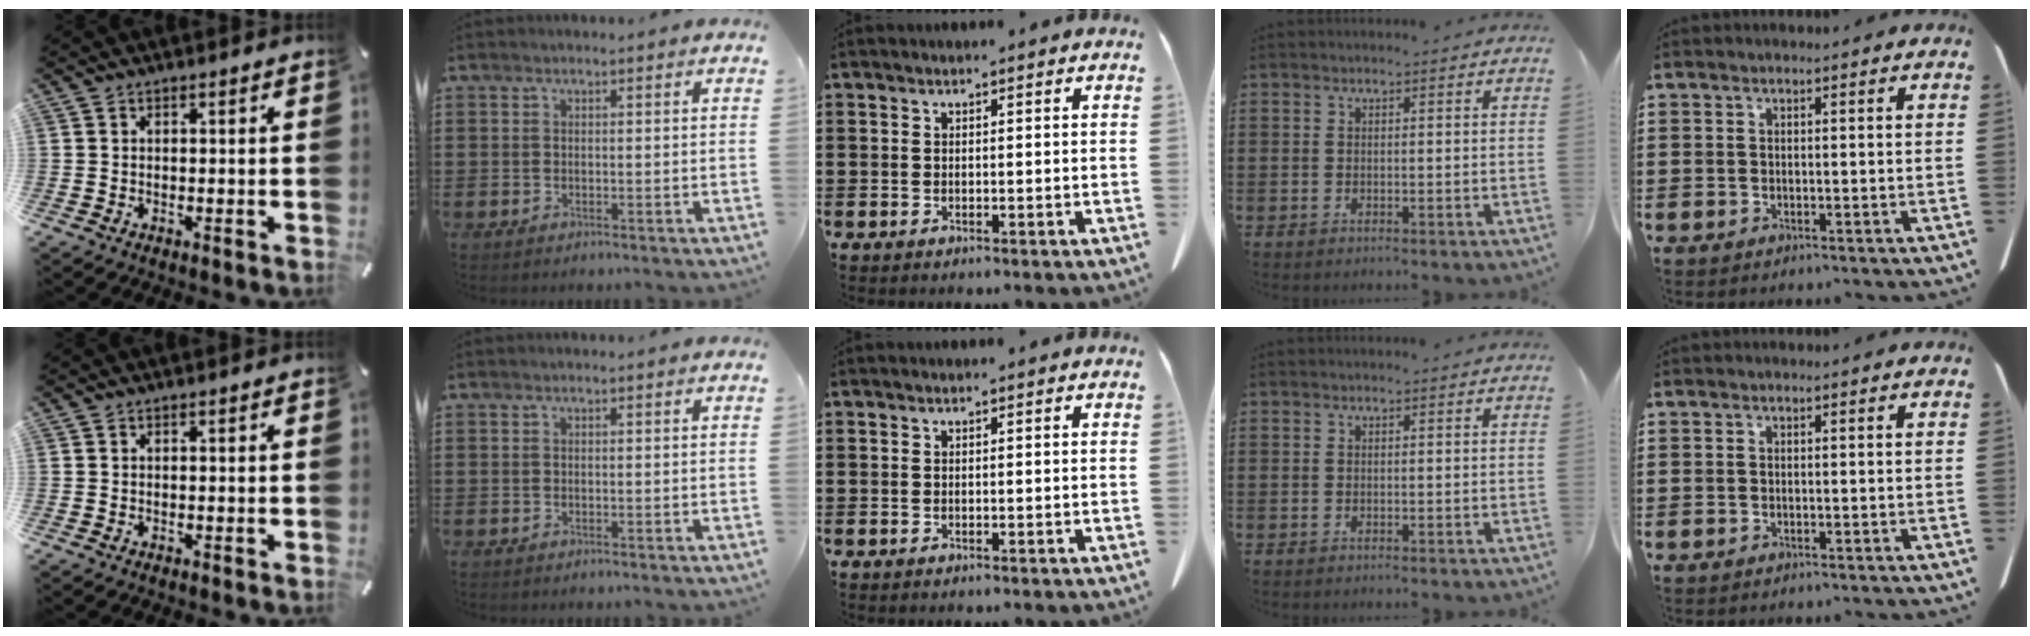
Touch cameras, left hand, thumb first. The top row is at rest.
{}